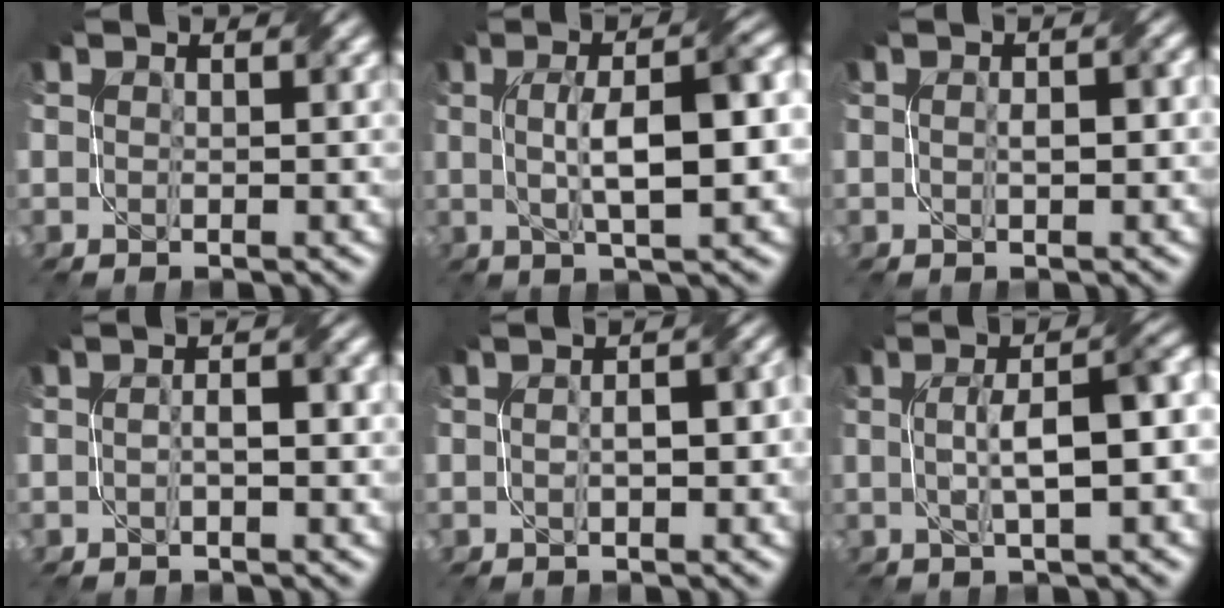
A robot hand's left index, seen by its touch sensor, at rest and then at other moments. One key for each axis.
{"total": 8.6, "fx": 0.4, "fy": 2.4, "fz": 8.3, "tx": -0.125, "ty": 0.011, "tz": 0.003}
{"total": 1.8, "fx": 0.0, "fy": 0.6, "fz": 1.7, "tx": -0.021, "ty": -0.001, "tz": 0.001}
{"total": 1.9, "fx": -0.3, "fy": 0.5, "fz": 1.8, "tx": -0.029, "ty": 0.001, "tz": -0.011}
{"total": 3.5, "fx": -0.3, "fy": 1.7, "fz": 3.1, "tx": -0.042, "ty": 0.008, "tz": -0.010}
{"total": 7.6, "fx": 0.3, "fy": 1.9, "fz": 7.4, "tx": -0.105, "ty": 0.013, "tz": 0.006}